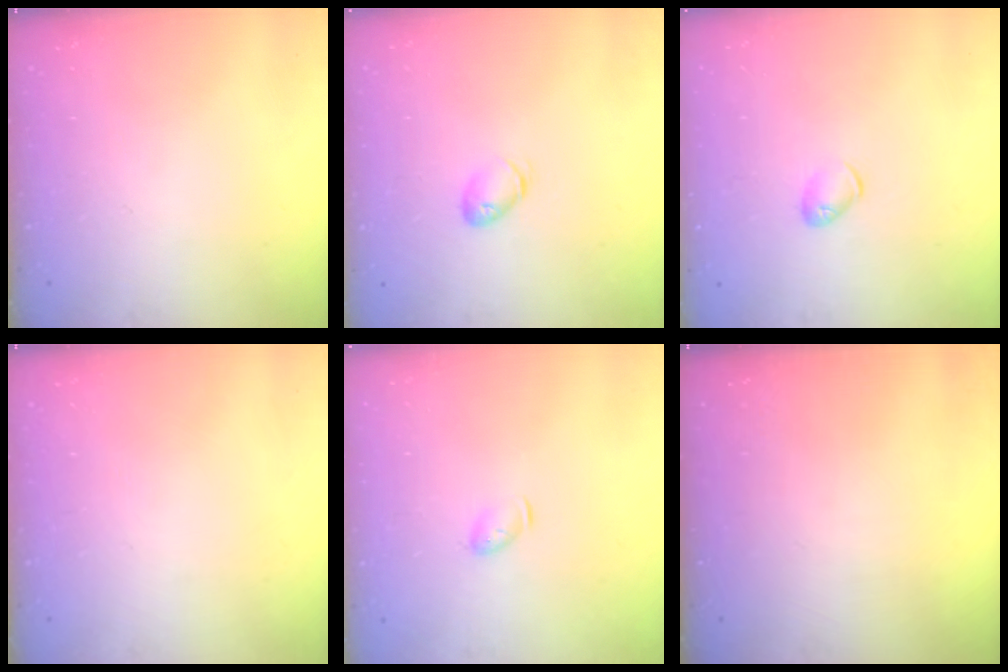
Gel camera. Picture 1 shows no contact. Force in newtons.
{"total": 5.7, "press": 5.6, "slide": 1.2}
{"total": 5.6, "press": 5.5, "slide": 0.9}
{"total": 0.0}
{"total": 3.9, "press": 3.8, "slide": 0.8}
{"total": 0.0}